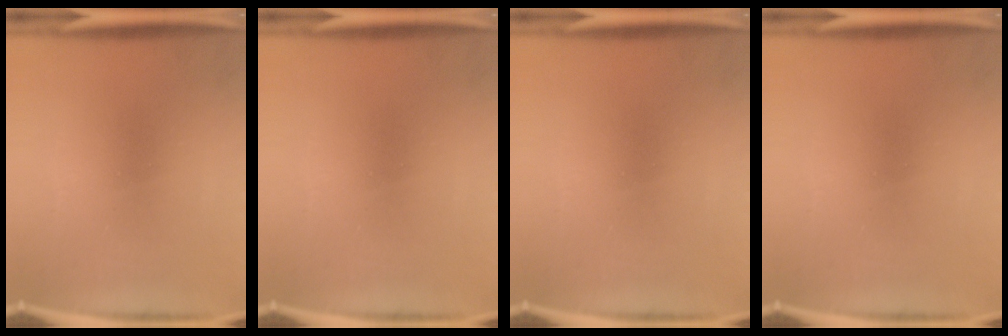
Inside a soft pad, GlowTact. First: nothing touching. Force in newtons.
{"total": 0.0}
{"total": 0.0}
{"total": 0.0}